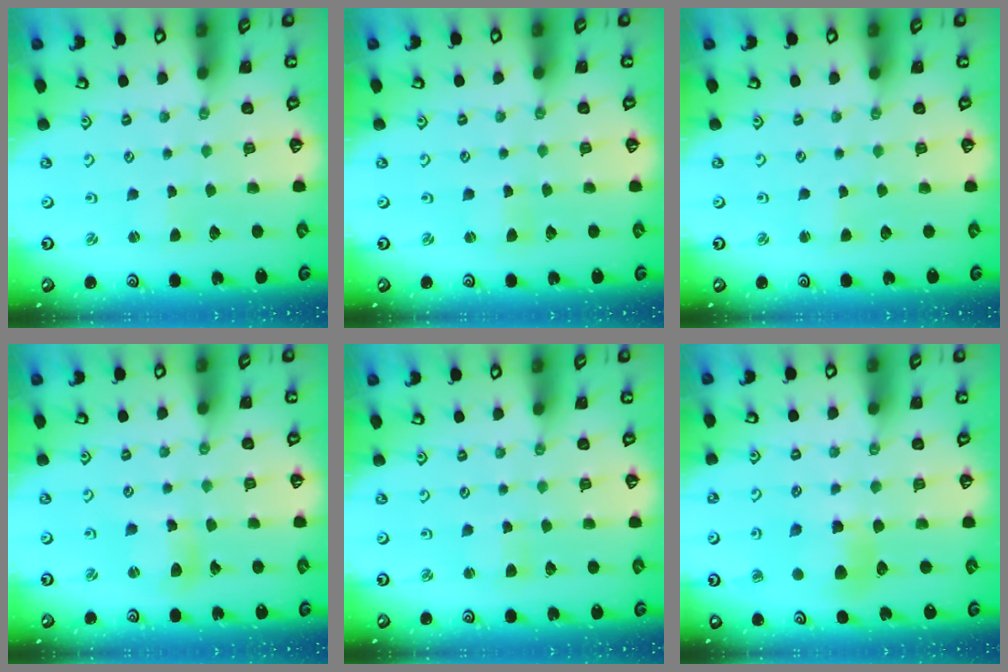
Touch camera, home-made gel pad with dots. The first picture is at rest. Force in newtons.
{"total": 0.9, "press": 0.8, "slide": 0.1}
{"total": 1.5, "press": 1.5, "slide": 0.2}
{"total": 6.3, "press": 6.2, "slide": 1.0}
{"total": 2.5, "press": 2.5, "slide": 0.1}
{"total": 7.2, "press": 7.2, "slide": 0.6}